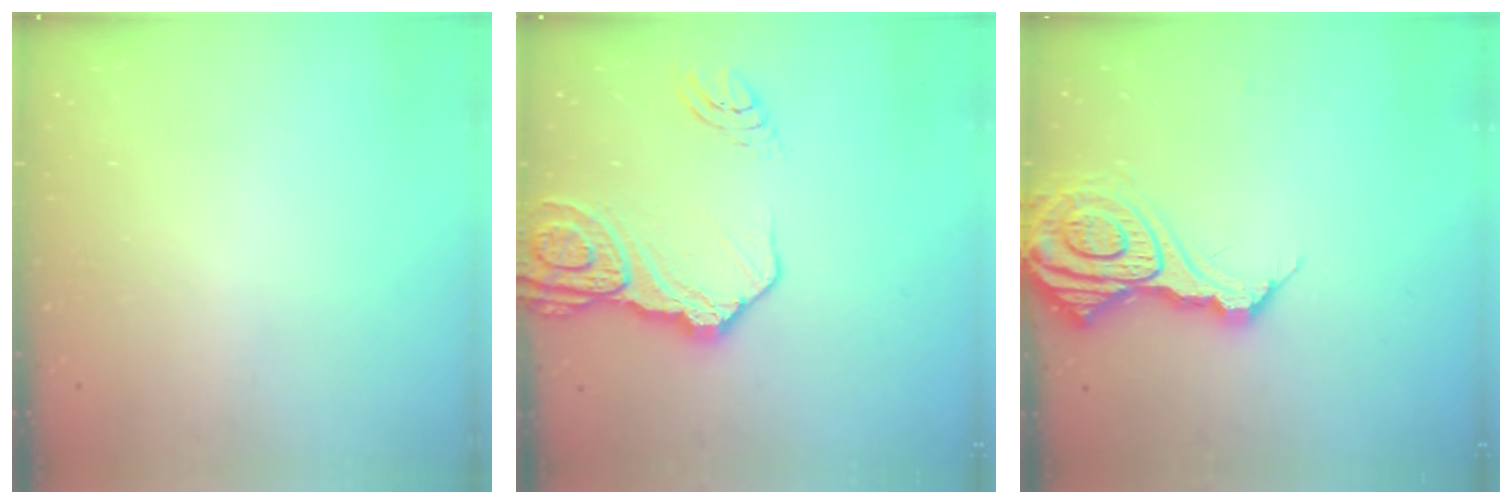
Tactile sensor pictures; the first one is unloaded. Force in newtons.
{"total": 16.7, "press": 16.6, "slide": 1.9}
{"total": 17.2, "press": 17.1, "slide": 2.0}